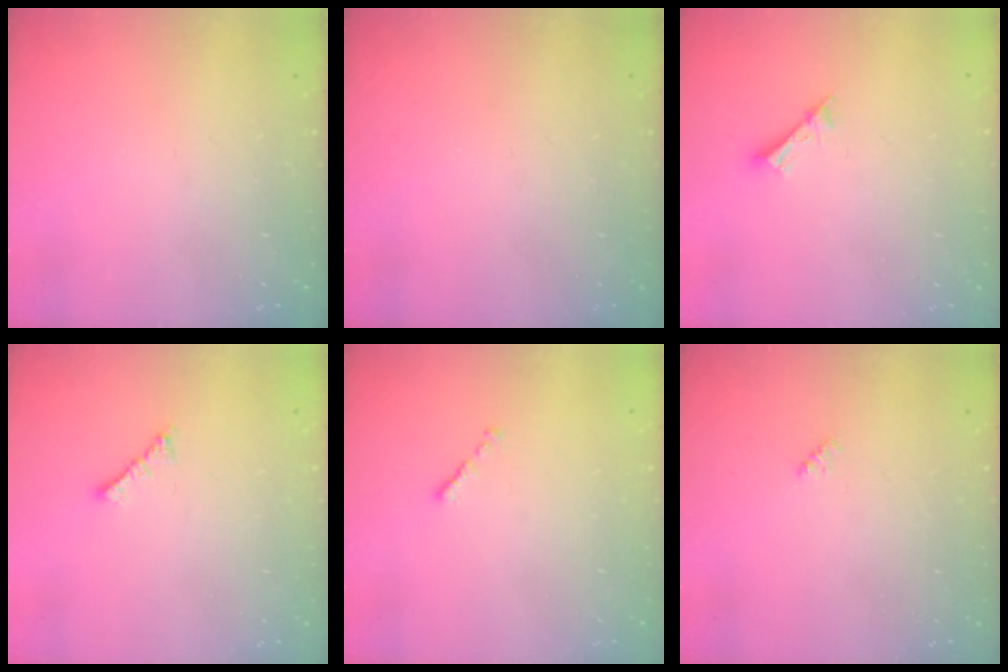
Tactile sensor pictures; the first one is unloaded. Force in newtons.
{"total": 0.0}
{"total": 2.5, "press": 2.5, "slide": 0.1}
{"total": 1.8, "press": 1.8, "slide": 0.5}
{"total": 0.7, "press": 0.6, "slide": 0.4}
{"total": 2.4, "press": 2.4, "slide": 0.4}